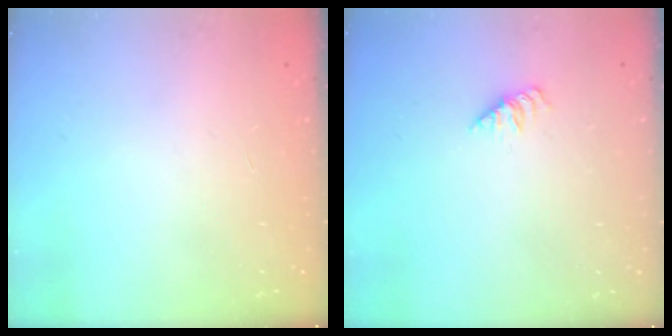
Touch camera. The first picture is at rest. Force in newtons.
{"total": 1.4, "press": 1.4, "slide": 0.3}